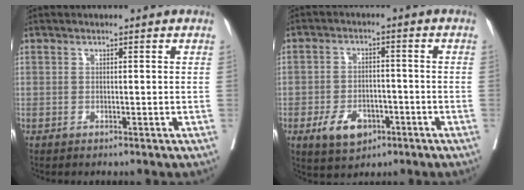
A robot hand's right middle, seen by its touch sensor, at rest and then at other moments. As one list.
[{"total": 6.5, "force": [-3.2, 3.9, 4.0], "torque": [-0.070, 0.001, -0.046]}]